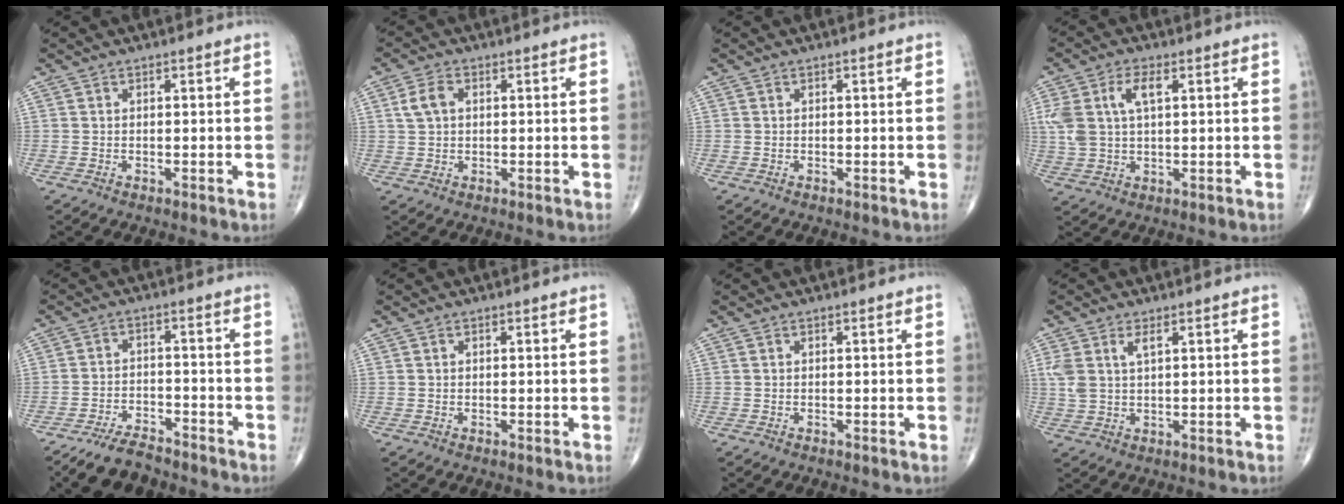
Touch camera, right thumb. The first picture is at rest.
{"total": 4.0, "force": [1.0, 2.7, 2.8], "torque": [-0.057, 0.008, 0.019]}
{"total": 0.0}
{"total": 8.3, "force": [2.4, 4.3, 6.8], "torque": [-0.156, 0.012, 0.050]}
{"total": 7.7, "force": [-6.6, 2.8, 2.7], "torque": [-0.049, 0.033, -0.119]}
{"total": 0.0}
{"total": 0.0}
{"total": 4.9, "force": [1.9, 2.3, 3.9], "torque": [-0.095, 0.005, 0.044]}